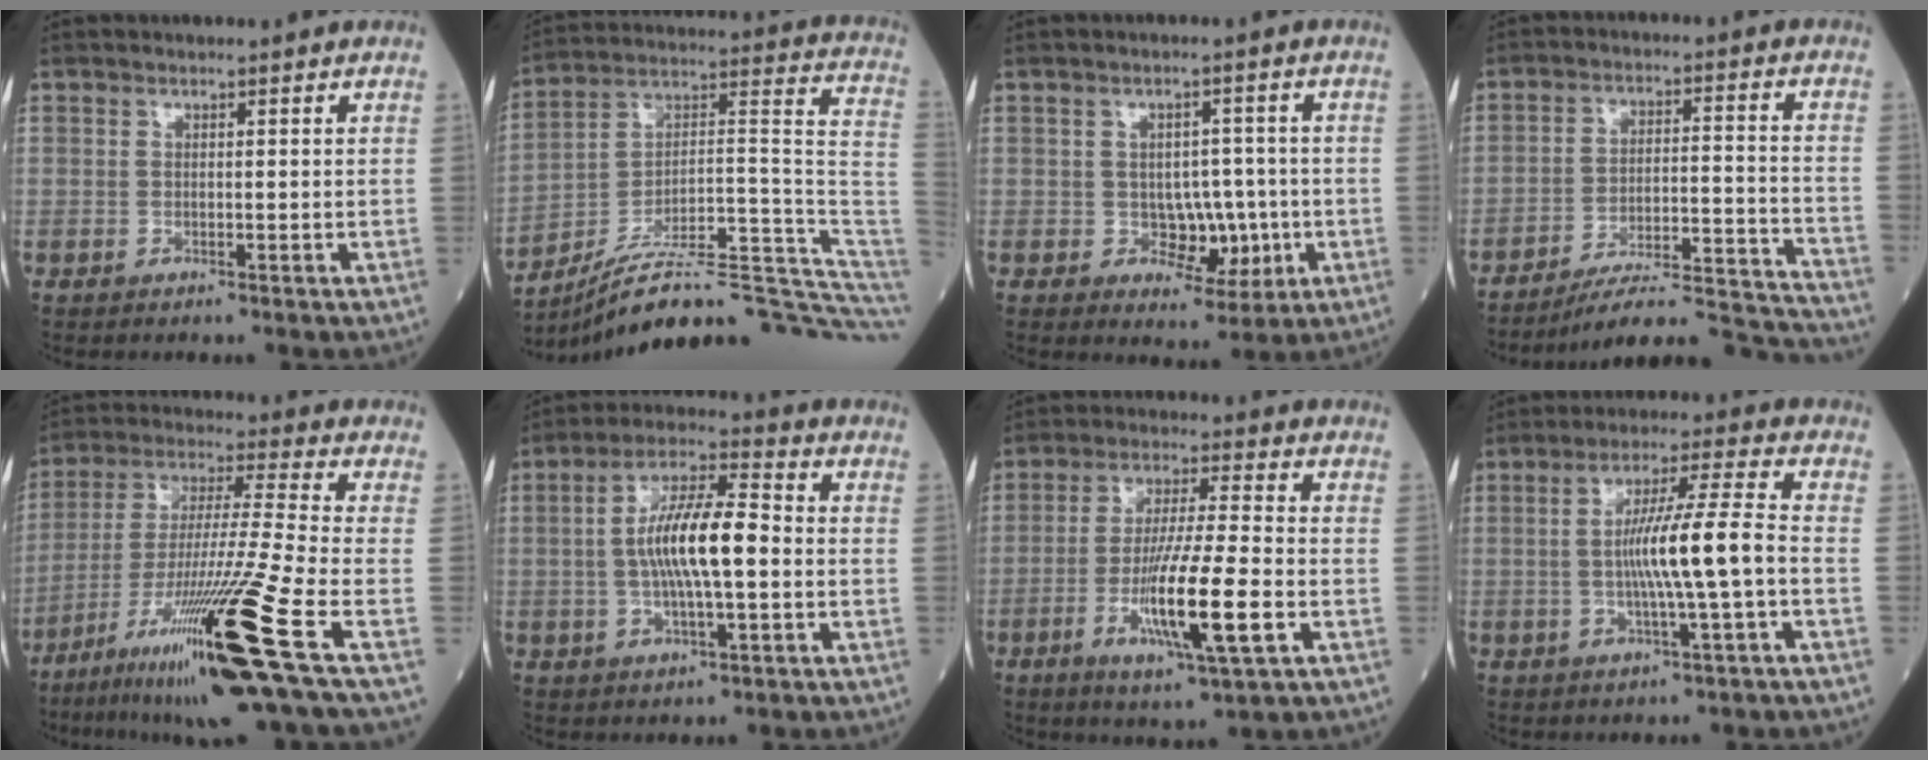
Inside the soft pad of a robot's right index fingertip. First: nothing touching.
{"total": 25.4, "force": [-22.0, 1.5, 12.4], "torque": [-0.096, 0.050, -0.325]}
{"total": 6.0, "force": [-1.1, 3.9, 4.4], "torque": [-0.050, 0.005, -0.008]}
{"total": 19.0, "force": [-18.4, -0.3, 4.9], "torque": [-0.041, 0.013, -0.262]}
{"total": 21.2, "force": [-10.6, -1.9, 18.3], "torque": [-0.329, -0.048, -0.192]}
{"total": 11.4, "force": [-0.5, 2.5, 11.1], "torque": [-0.208, 0.016, -0.013]}
{"total": 13.3, "force": [-3.9, 0.7, 12.7], "torque": [-0.238, -0.018, -0.070]}
{"total": 9.8, "force": [-1.3, -0.5, 9.7], "torque": [-0.173, 0.011, -0.026]}